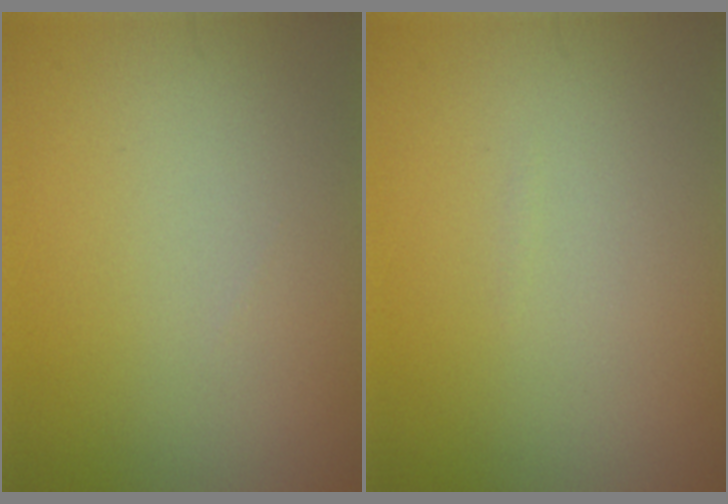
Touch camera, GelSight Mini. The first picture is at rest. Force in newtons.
{"total": 0.0}